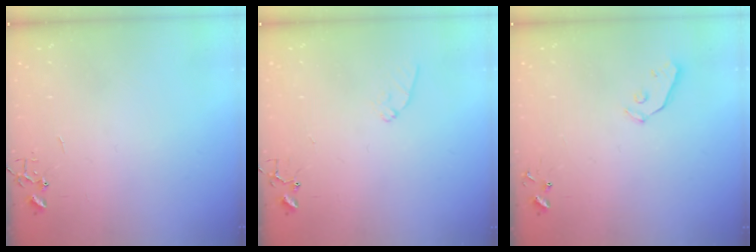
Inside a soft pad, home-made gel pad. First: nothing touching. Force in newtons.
{"total": 6.4, "press": 6.4, "slide": 0.6}
{"total": 4.0, "press": 4.0, "slide": 0.2}